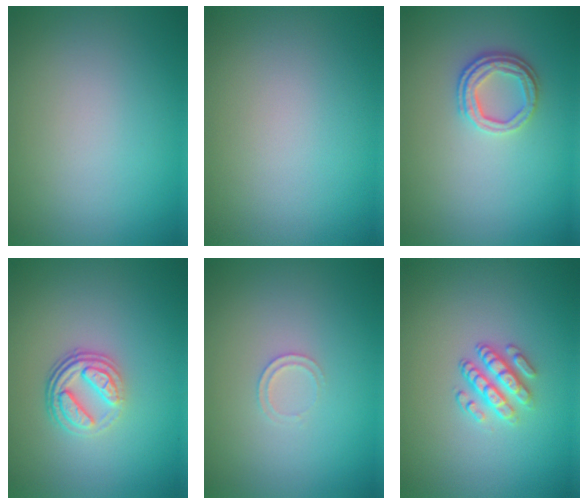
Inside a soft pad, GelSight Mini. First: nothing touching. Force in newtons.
{"total": 0.0}
{"total": 2.5, "press": 2.1, "slide": 1.4}
{"total": 3.7, "press": 2.7, "slide": 2.6}
{"total": 0.9, "press": 0.9, "slide": 0.1}
{"total": 2.8, "press": 2.4, "slide": 1.5}